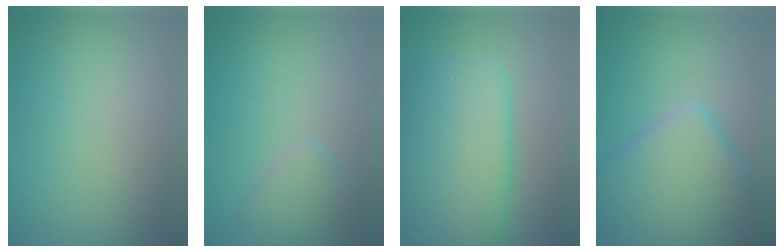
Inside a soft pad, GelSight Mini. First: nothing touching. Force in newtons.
{"total": 1.6, "press": 1.6, "slide": 0.1}
{"total": 8.2, "press": 8.2, "slide": 0.1}
{"total": 7.5, "press": 7.5, "slide": 0.1}